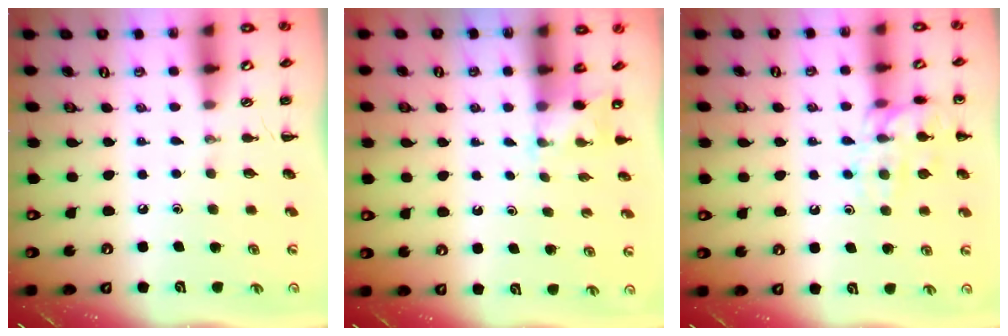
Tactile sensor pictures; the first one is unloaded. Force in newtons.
{"total": 2.2, "press": 2.1, "slide": 0.7}
{"total": 13.6, "press": 13.6, "slide": 0.8}